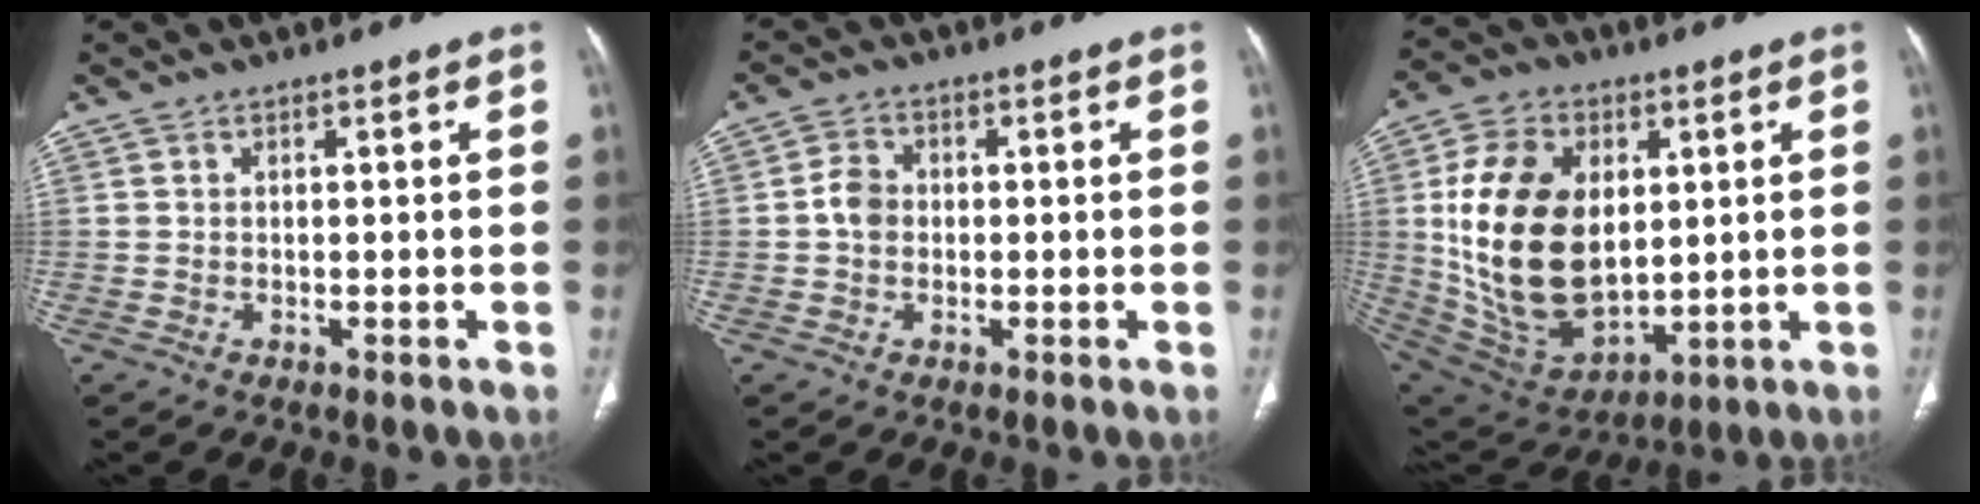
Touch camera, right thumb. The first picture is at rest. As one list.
[{"total": 3.7, "force": [-0.2, 3.1, 2.0], "torque": [-0.028, 0.010, -0.012]}, {"total": 23.1, "force": [2.8, 15.1, 17.3], "torque": [-0.310, -0.015, 0.073]}]